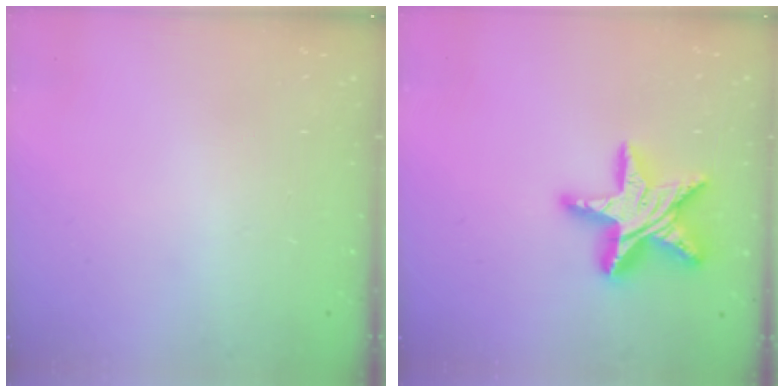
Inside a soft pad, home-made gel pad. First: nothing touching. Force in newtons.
{"total": 18.5, "press": 18.4, "slide": 1.6}